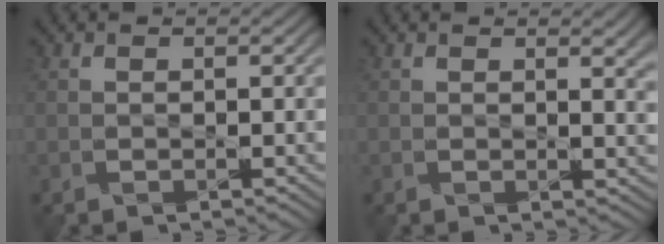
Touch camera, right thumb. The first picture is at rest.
{"total": 2.8, "force": [1.2, 0.7, 2.4], "torque": [-0.034, -0.001, 0.020]}